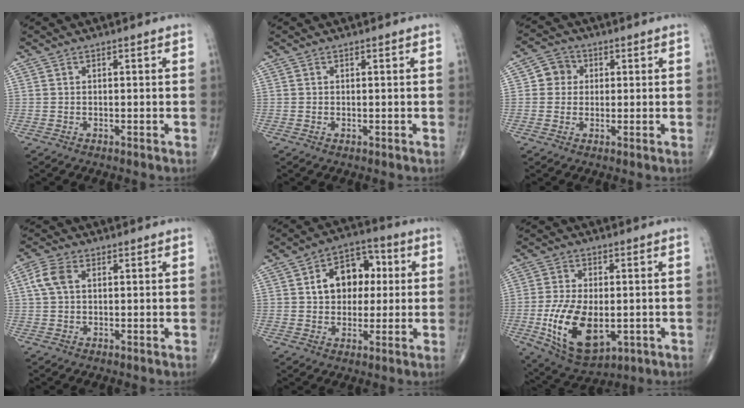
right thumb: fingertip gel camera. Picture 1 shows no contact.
{"total": 0.0}
{"total": 4.6, "force": [0.7, 4.4, 1.4], "torque": [0.005, 0.006, 0.003]}
{"total": 5.0, "force": [1.2, 3.2, 3.6], "torque": [-0.082, 0.012, 0.021]}
{"total": 12.0, "force": [2.0, 8.6, 8.2], "torque": [-0.081, 0.020, 0.024]}
{"total": 15.3, "force": [-3.3, 8.4, 12.4], "torque": [-0.216, -0.007, -0.037]}